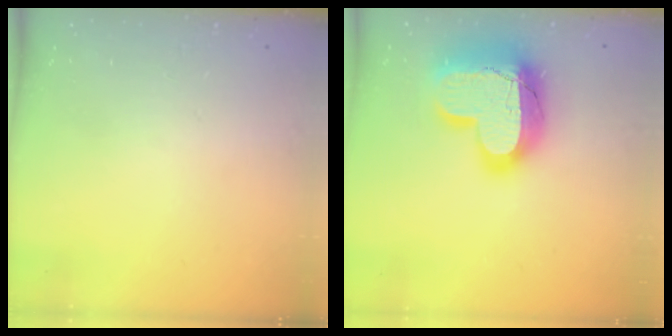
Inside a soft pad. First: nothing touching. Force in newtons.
{"total": 21.0, "press": 20.9, "slide": 1.5}